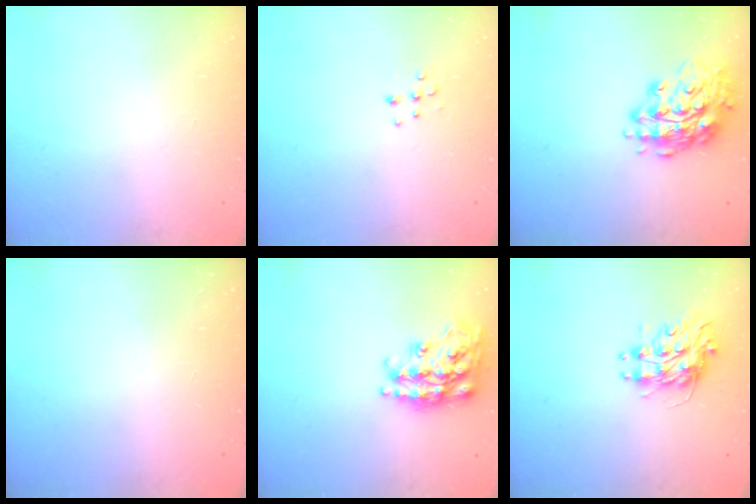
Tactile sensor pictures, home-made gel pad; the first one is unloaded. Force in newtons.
{"total": 6.7, "press": 6.7, "slide": 0.4}
{"total": 16.9, "press": 16.6, "slide": 3.1}
{"total": 0.0}
{"total": 20.4, "press": 20.4, "slide": 1.4}
{"total": 9.0, "press": 9.0, "slide": 0.7}